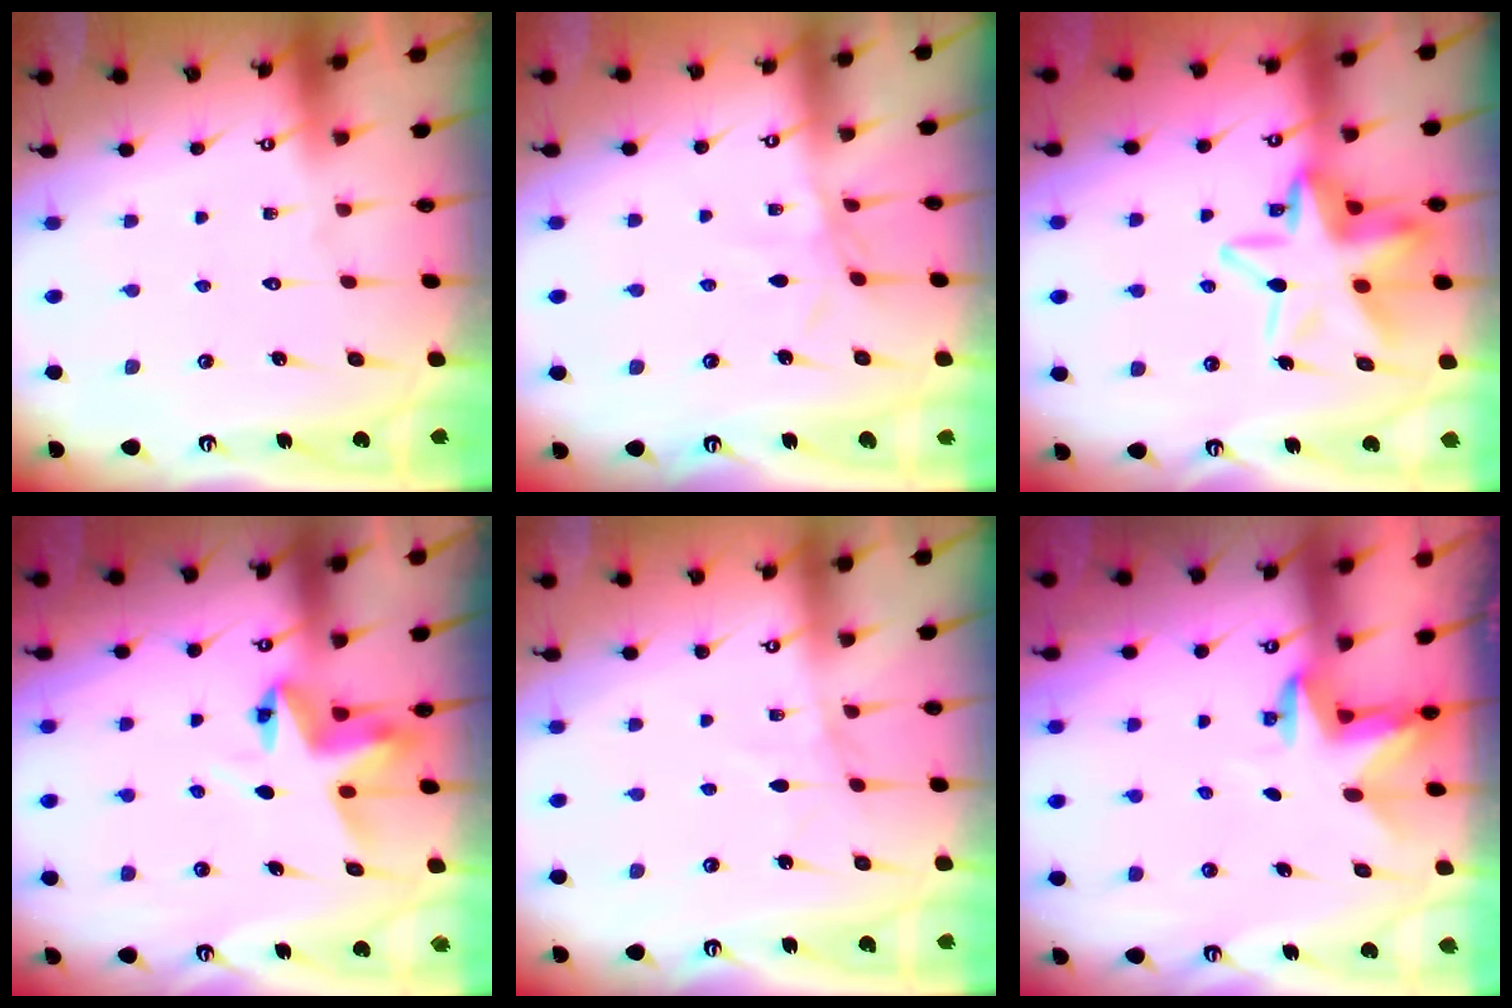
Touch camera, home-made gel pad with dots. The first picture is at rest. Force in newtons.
{"total": 3.0, "press": 3.0, "slide": 0.1}
{"total": 15.6, "press": 15.4, "slide": 2.6}
{"total": 5.5, "press": 5.5, "slide": 0.1}
{"total": 2.6, "press": 2.6, "slide": 0.3}
{"total": 3.1, "press": 3.0, "slide": 0.8}